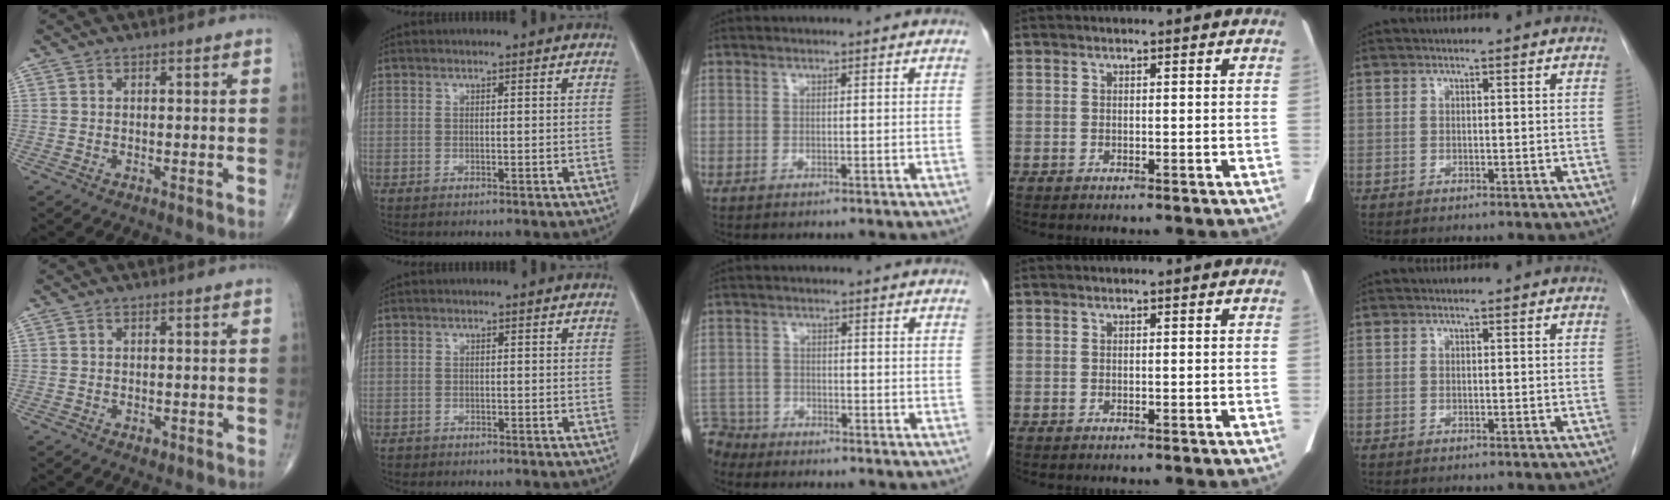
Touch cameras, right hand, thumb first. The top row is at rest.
{"thumb": {"total": 1.3, "force": [-0.7, 0.8, 0.8], "torque": [-0.008, 0.000, -0.009]}, "index": {"total": 0.8, "force": [-0.6, 0.6, -0.1], "torque": [-0.004, 0.003, -0.013]}, "middle": {"total": 5.2, "force": [-4.9, 1.9, -0.5], "torque": [0.016, -0.007, -0.092]}}